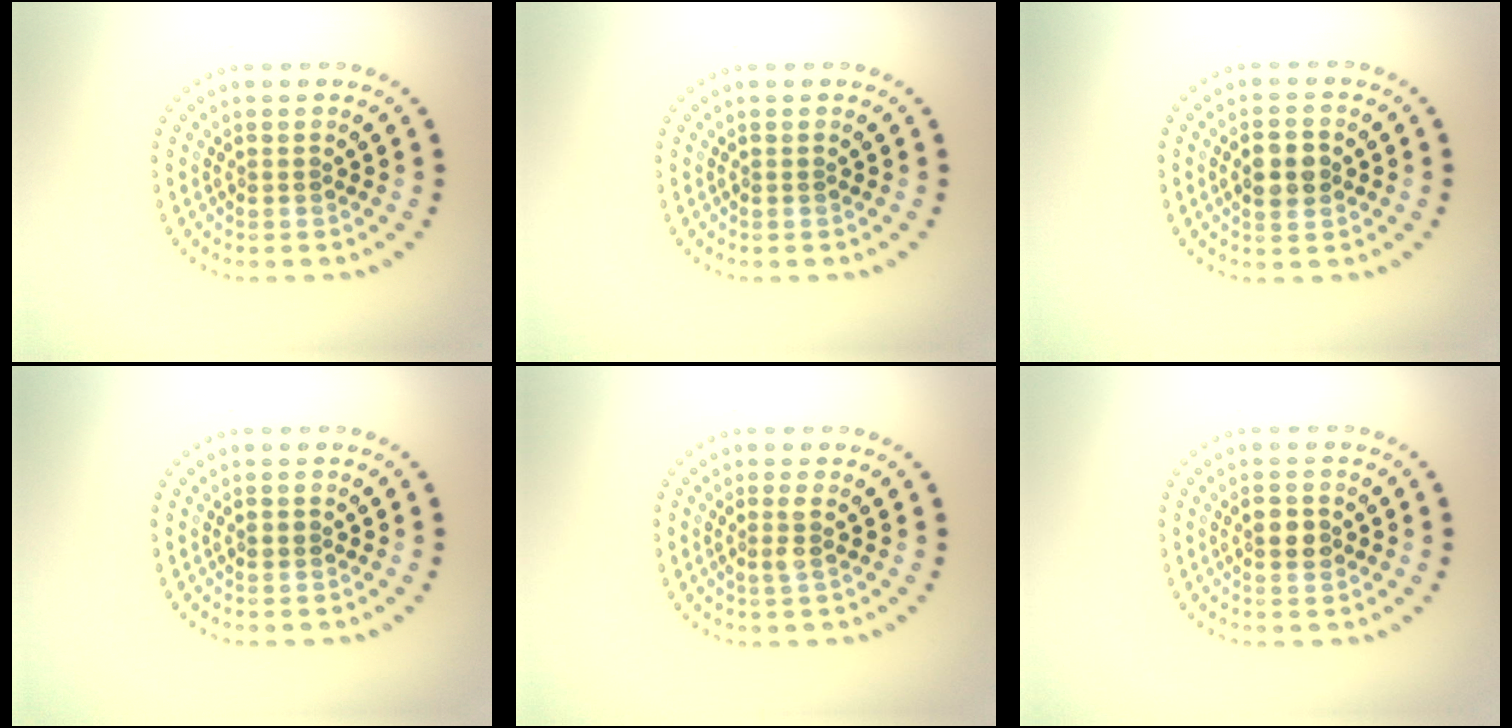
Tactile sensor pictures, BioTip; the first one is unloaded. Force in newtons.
{"total": 0.0}
{"total": 3.3, "press": 3.3, "slide": 0.3}
{"total": 0.9, "press": 0.9, "slide": 0.3}
{"total": 1.5, "press": 1.2, "slide": 0.8}
{"total": 2.4, "press": 2.4, "slide": 0.0}